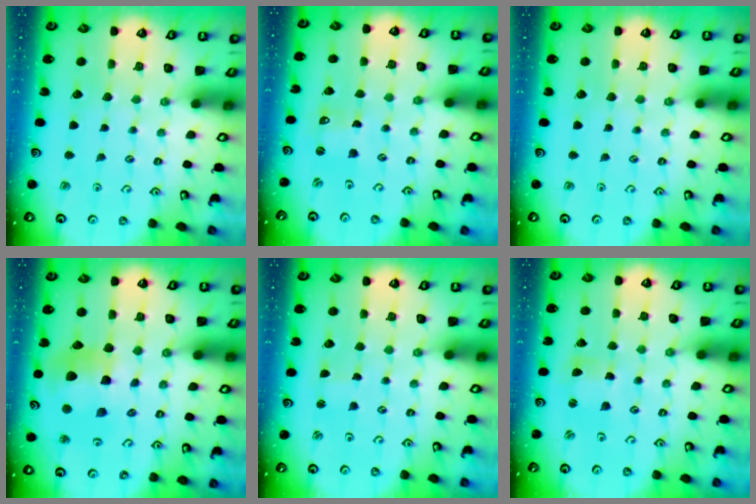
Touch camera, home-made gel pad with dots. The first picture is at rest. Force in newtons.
{"total": 1.2, "press": 1.2, "slide": 0.1}
{"total": 0.0}
{"total": 12.9, "press": 12.8, "slide": 1.9}
{"total": 0.8, "press": 0.8, "slide": 0.2}
{"total": 1.4, "press": 1.4, "slide": 0.3}